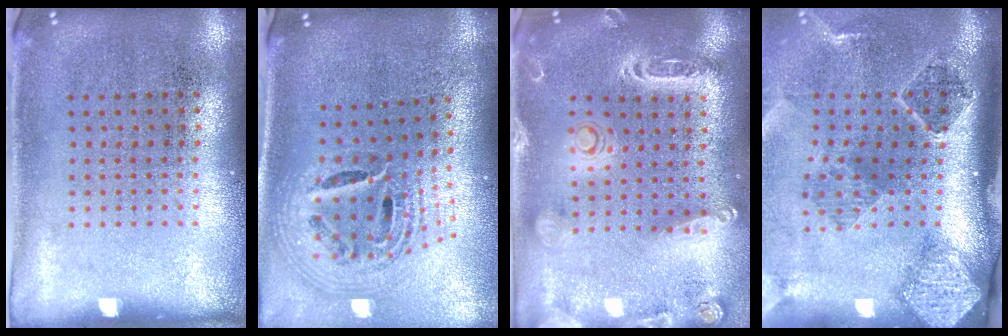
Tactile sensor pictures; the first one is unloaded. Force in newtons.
{"total": 2.2, "press": 1.6, "slide": 1.6}
{"total": 2.3, "press": 2.1, "slide": 0.9}
{"total": 2.8, "press": 1.9, "slide": 2.1}